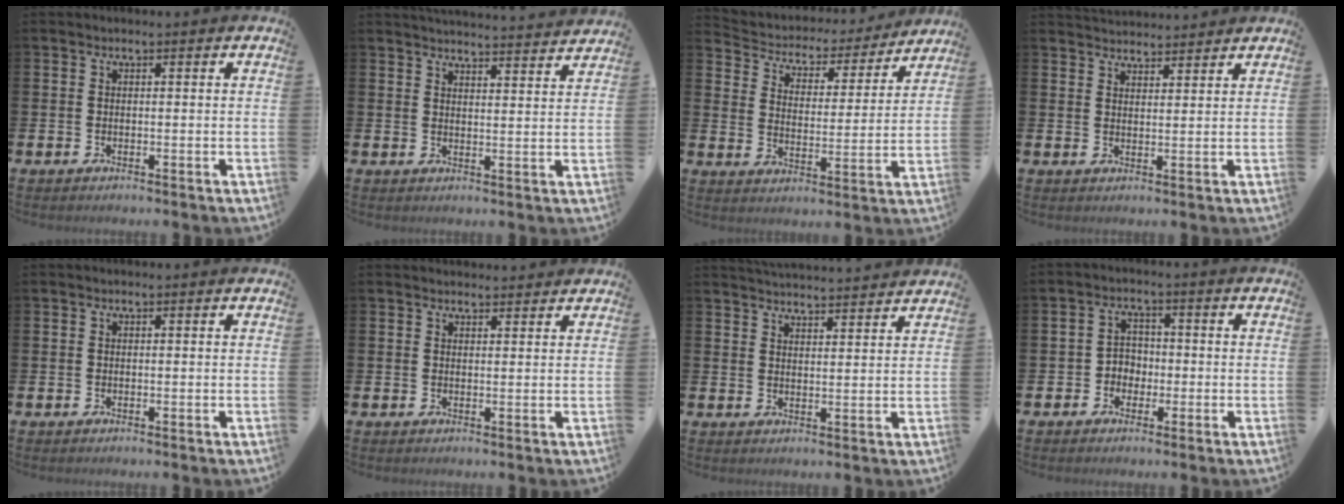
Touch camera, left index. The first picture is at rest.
{"total": 3.8, "force": [3.8, -0.2, 0.2], "torque": [-0.002, -0.033, 0.065]}
{"total": 4.3, "force": [3.9, 1.8, 0.3], "torque": [-0.040, -0.034, 0.060]}
{"total": 3.0, "force": [3.0, 0.6, -0.2], "torque": [-0.002, -0.014, 0.056]}
{"total": 0.0}
{"total": 1.6, "force": [1.6, 0.3, -0.1], "torque": [0.006, -0.005, 0.027]}
{"total": 3.7, "force": [3.7, -0.2, 0.0], "torque": [-0.007, -0.027, 0.066]}
{"total": 2.8, "force": [-1.3, 2.3, 1.0], "torque": [-0.024, 0.009, -0.031]}